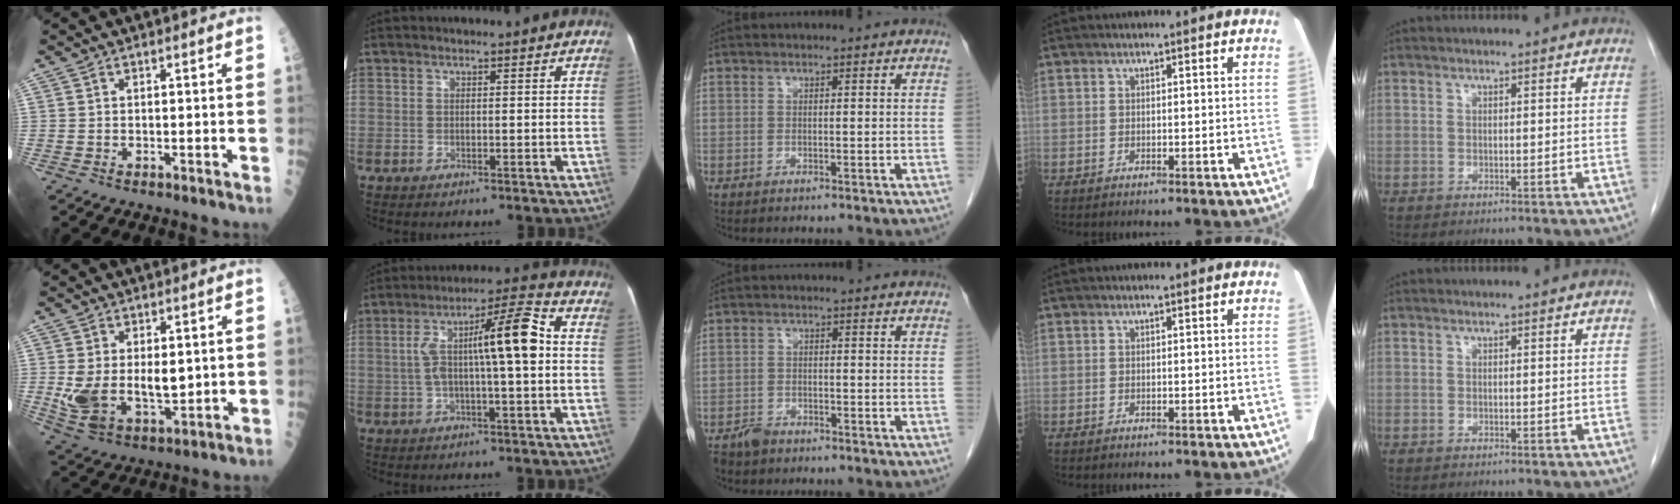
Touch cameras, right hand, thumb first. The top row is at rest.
{"thumb": {"total": 11.8, "force": [0.4, 7.1, 9.4], "torque": [-0.166, -0.017, 0.027]}, "index": {"total": 12.2, "force": [0.5, 1.4, 12.1], "torque": [-0.207, 0.035, 0.004]}, "middle": {"total": 2.3, "force": [-2.0, 1.1, 0.7], "torque": [-0.019, 0.000, -0.032]}}